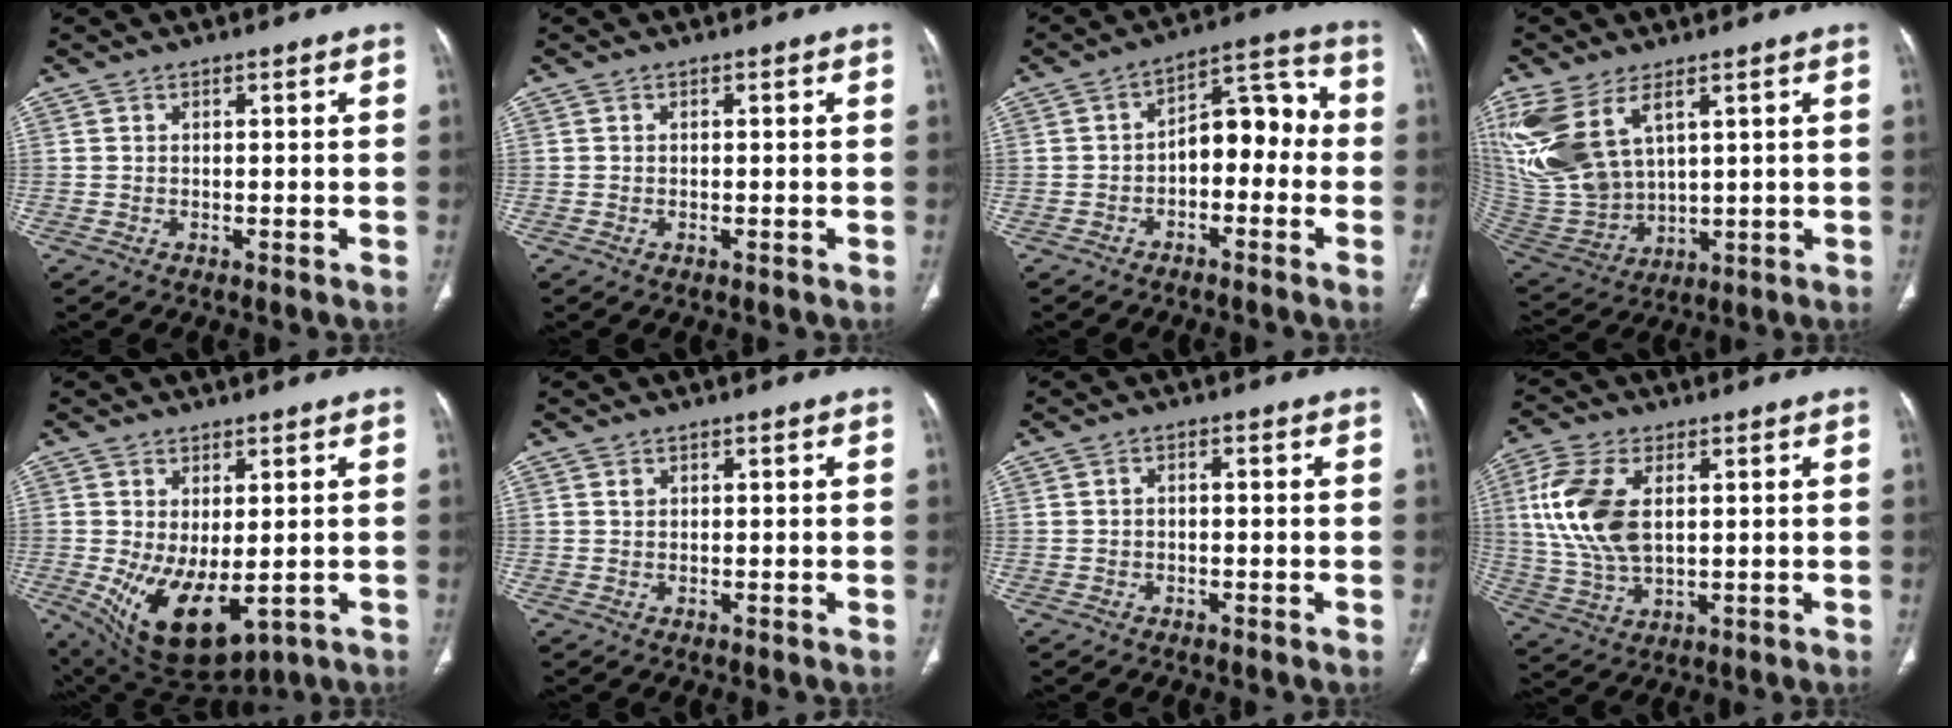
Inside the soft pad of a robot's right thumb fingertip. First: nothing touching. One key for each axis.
{"total": 0.0}
{"total": 10.1, "fx": -1.8, "fy": 6.1, "fz": 7.9, "tx": -0.077, "ty": 0.053, "tz": -0.040}
{"total": 18.0, "fx": 7.7, "fy": 10.0, "fz": 12.9, "tx": -0.290, "ty": -0.027, "tz": 0.173}
{"total": 12.7, "fx": -2.3, "fy": 6.4, "fz": 10.7, "tx": -0.179, "ty": -0.020, "tz": -0.007}
{"total": 0.6, "fx": 0.3, "fy": 0.5, "fz": 0.2, "tx": -0.001, "ty": 0.000, "tz": 0.006}
{"total": 1.0, "fx": -0.2, "fy": 0.7, "fz": 0.7, "tx": -0.011, "ty": 0.005, "tz": -0.006}
{"total": 13.6, "fx": 2.7, "fy": 7.6, "fz": 11.0, "tx": -0.242, "ty": -0.004, "tz": 0.057}